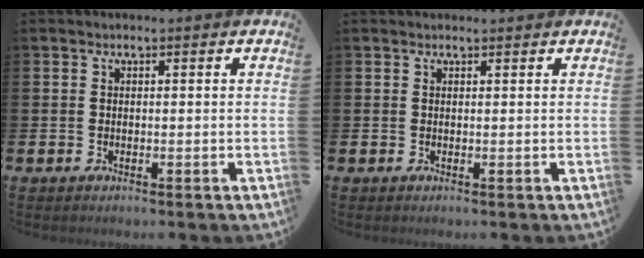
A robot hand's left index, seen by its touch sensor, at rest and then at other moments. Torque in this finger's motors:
{"motor_torque": [0.04, -1.56, -0.06, -0.05]}